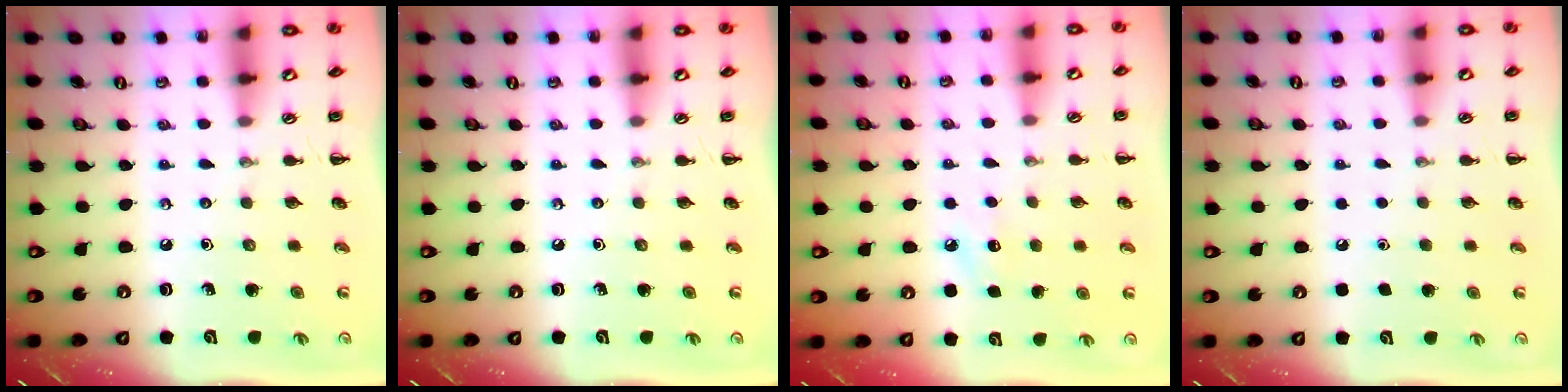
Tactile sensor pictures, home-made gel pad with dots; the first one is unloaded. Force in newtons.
{"total": 0.0}
{"total": 6.4, "press": 6.2, "slide": 1.6}
{"total": 1.8, "press": 1.7, "slide": 0.1}